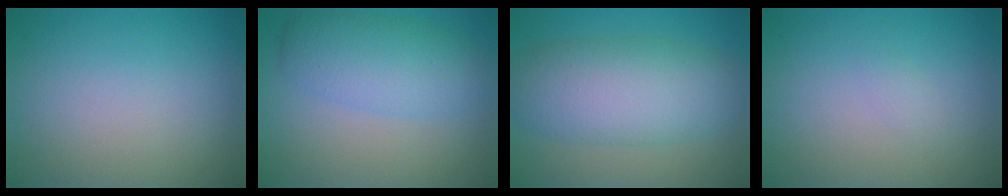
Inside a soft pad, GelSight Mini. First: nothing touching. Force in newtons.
{"total": 4.9, "press": 4.9, "slide": 0.1}
{"total": 7.4, "press": 7.4, "slide": 0.0}
{"total": 0.7, "press": 0.7, "slide": 0.1}